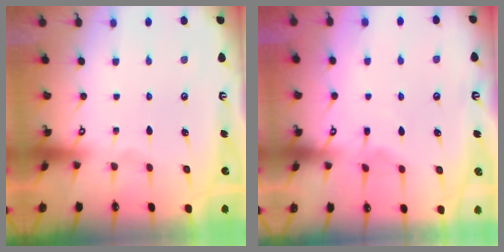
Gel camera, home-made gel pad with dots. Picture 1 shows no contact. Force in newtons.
{"total": 3.3, "press": 3.2, "slide": 0.4}